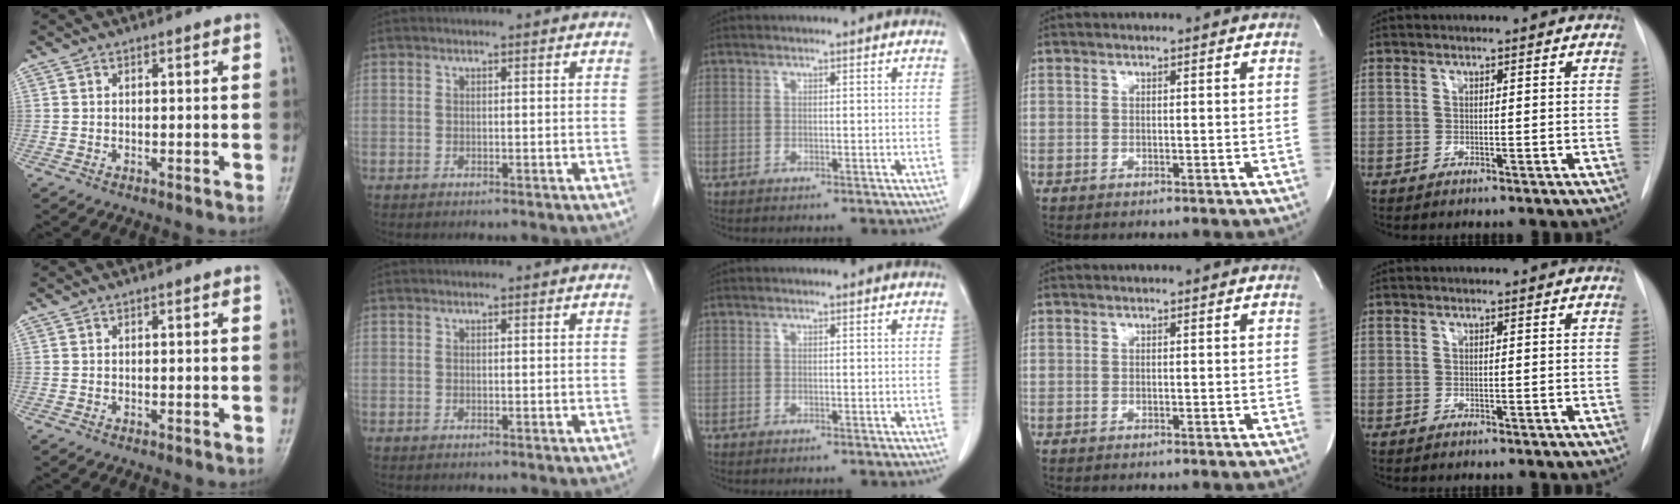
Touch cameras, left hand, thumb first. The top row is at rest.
{}